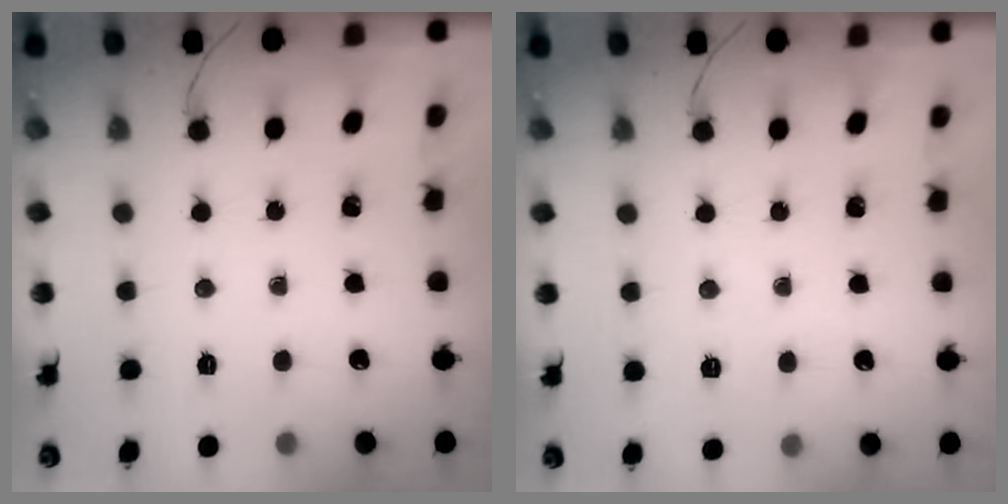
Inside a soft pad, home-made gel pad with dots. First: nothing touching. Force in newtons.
{"total": 2.0, "press": 1.3, "slide": 1.5}